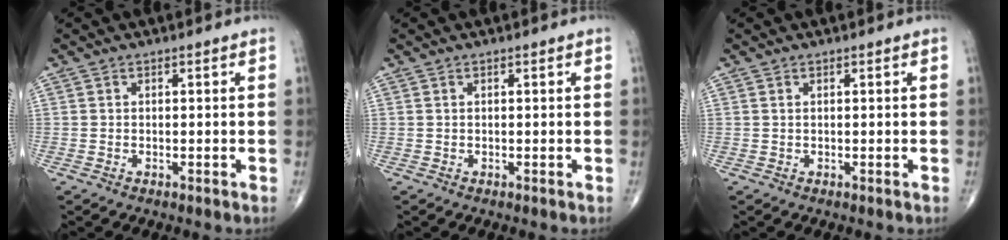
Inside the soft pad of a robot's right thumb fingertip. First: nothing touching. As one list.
[{"total": 0.0}, {"total": 0.0}]